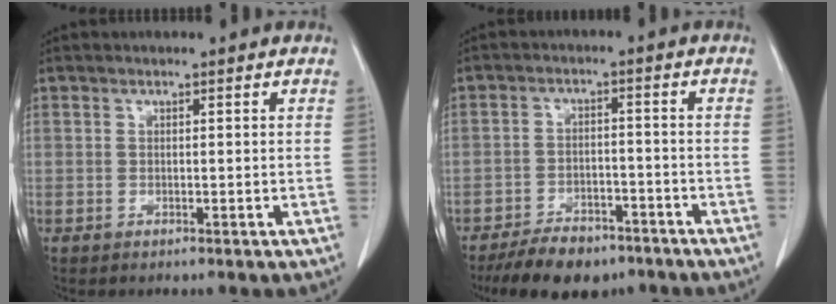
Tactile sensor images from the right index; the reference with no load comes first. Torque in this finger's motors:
{"motor_torque": [0.61, -0.62, 0.22, 0.01]}